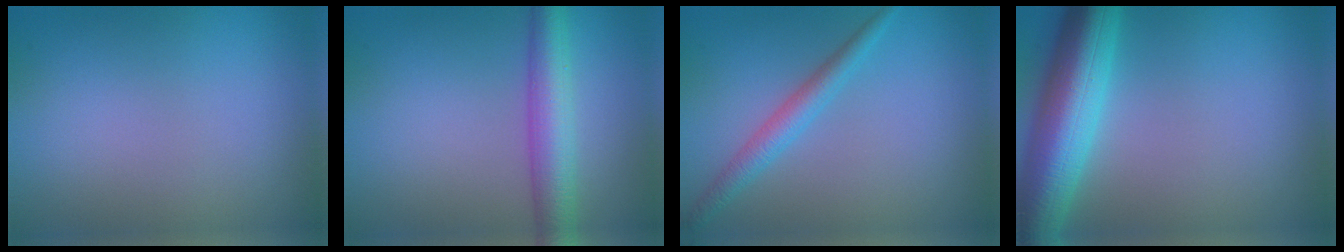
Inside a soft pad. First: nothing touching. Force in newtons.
{"total": 5.1, "press": 5.1, "slide": 0.1}
{"total": 2.4, "press": 2.4, "slide": 0.1}
{"total": 8.9, "press": 8.9, "slide": 0.3}